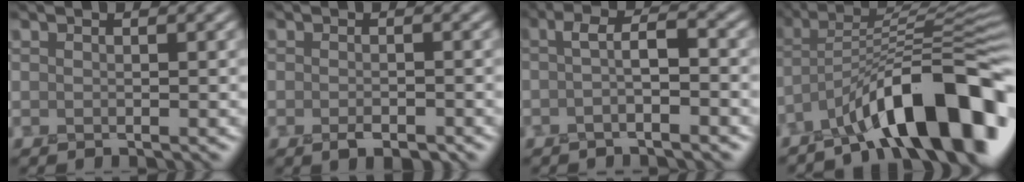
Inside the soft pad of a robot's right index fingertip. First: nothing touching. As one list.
[{"total": 1.8, "force": [-1.2, 0.6, 1.1], "torque": [-0.018, -0.005, -0.017]}, {"total": 3.2, "force": [-0.5, 0.7, 3.1], "torque": [-0.053, 0.005, -0.012]}, {"total": 12.5, "force": [-7.7, 3.2, 9.4], "torque": [-0.116, 0.024, -0.130]}]